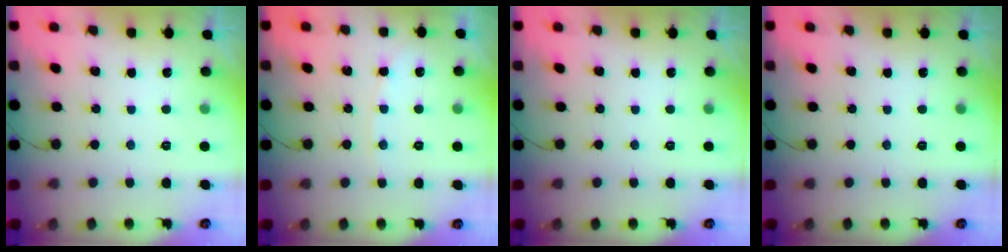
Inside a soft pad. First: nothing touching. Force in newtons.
{"total": 4.5, "press": 4.5, "slide": 0.6}
{"total": 0.0}
{"total": 0.0}